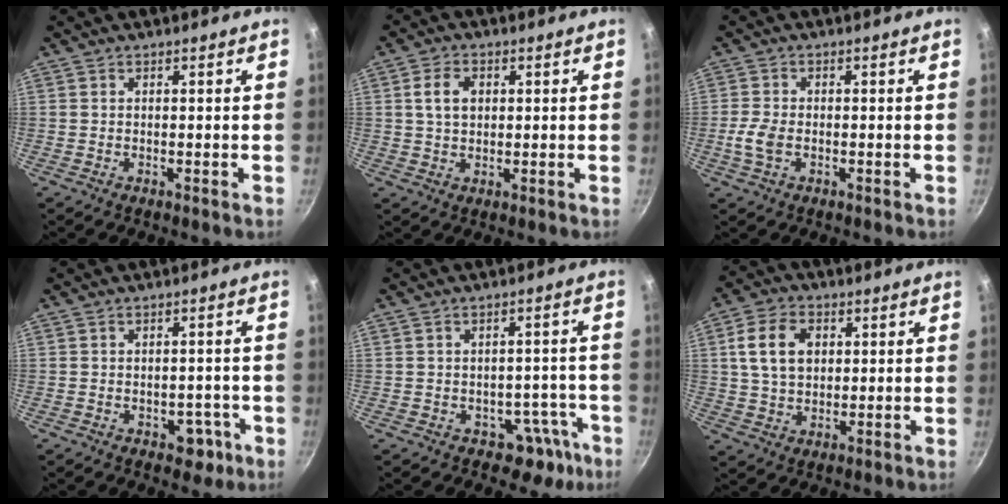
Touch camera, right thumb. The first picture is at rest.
{"total": 5.3, "force": [1.1, 3.7, 3.5], "torque": [-0.049, 0.003, 0.018]}
{"total": 4.4, "force": [-1.0, 2.7, 3.3], "torque": [-0.073, 0.006, -0.022]}
{"total": 4.7, "force": [-2.0, 3.2, 2.8], "torque": [-0.012, 0.019, -0.013]}
{"total": 7.0, "force": [-3.8, 5.2, 2.6], "torque": [0.030, 0.059, -0.025]}
{"total": 9.8, "force": [2.2, 6.9, 6.5], "torque": [-0.105, 0.006, 0.036]}